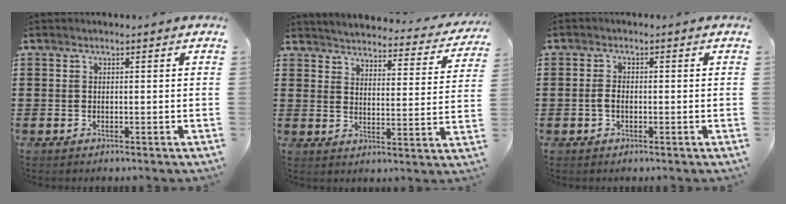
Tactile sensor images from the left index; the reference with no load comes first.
{"total": 3.4, "force": [3.4, -0.2, 0.5], "torque": [-0.031, -0.032, 0.052]}
{"total": 1.9, "force": [-0.4, 1.0, 1.5], "torque": [-0.039, -0.001, -0.009]}